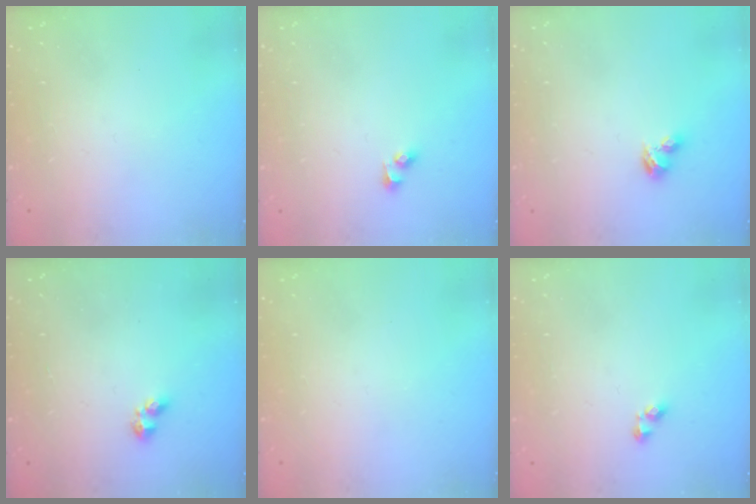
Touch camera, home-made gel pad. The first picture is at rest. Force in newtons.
{"total": 2.7, "press": 2.4, "slide": 1.1}
{"total": 2.9, "press": 2.8, "slide": 0.5}
{"total": 2.3, "press": 2.2, "slide": 0.6}
{"total": 0.0}
{"total": 2.7, "press": 2.7, "slide": 0.4}